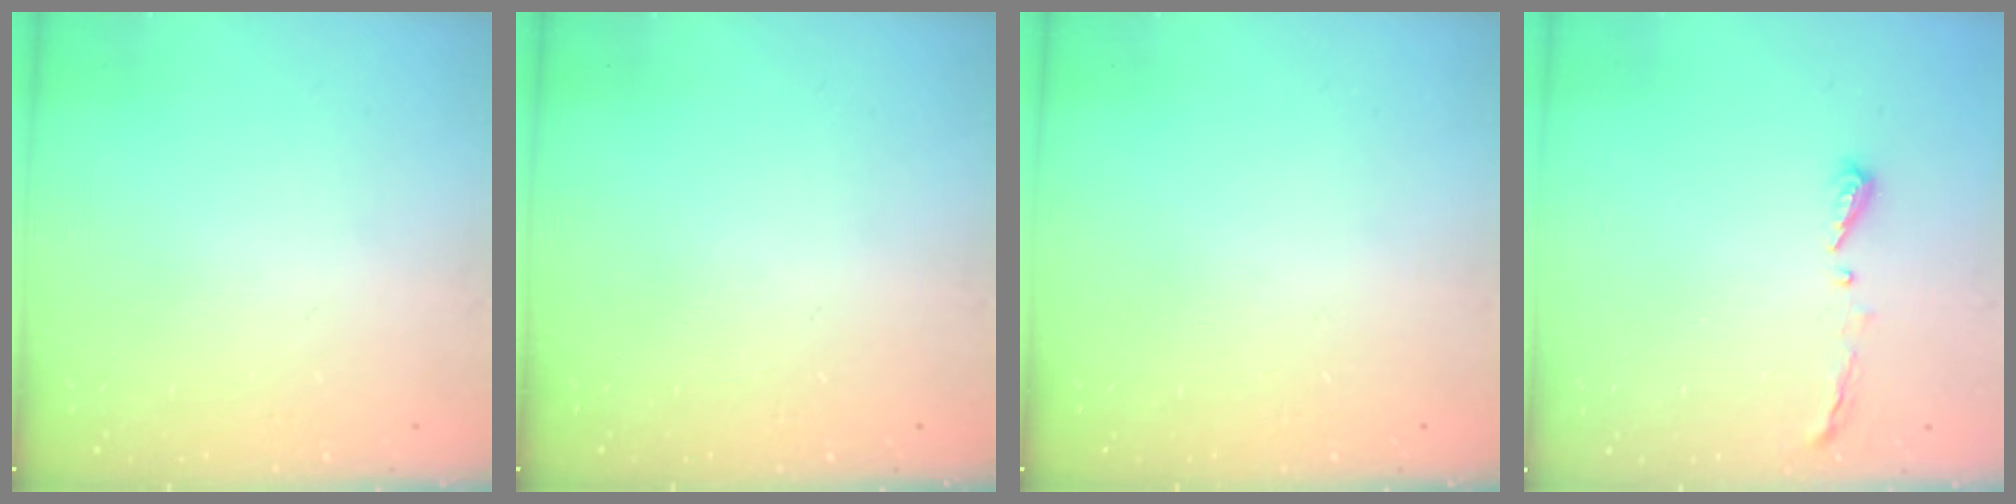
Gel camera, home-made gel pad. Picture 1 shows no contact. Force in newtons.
{"total": 0.0}
{"total": 0.0}
{"total": 4.4, "press": 4.3, "slide": 0.6}